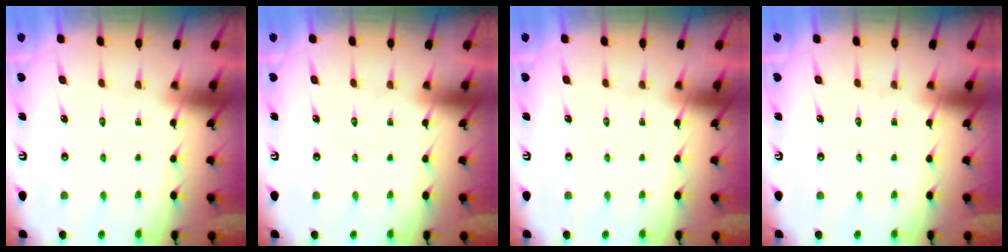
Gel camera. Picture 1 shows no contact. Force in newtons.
{"total": 0.0}
{"total": 0.0}
{"total": 0.0}